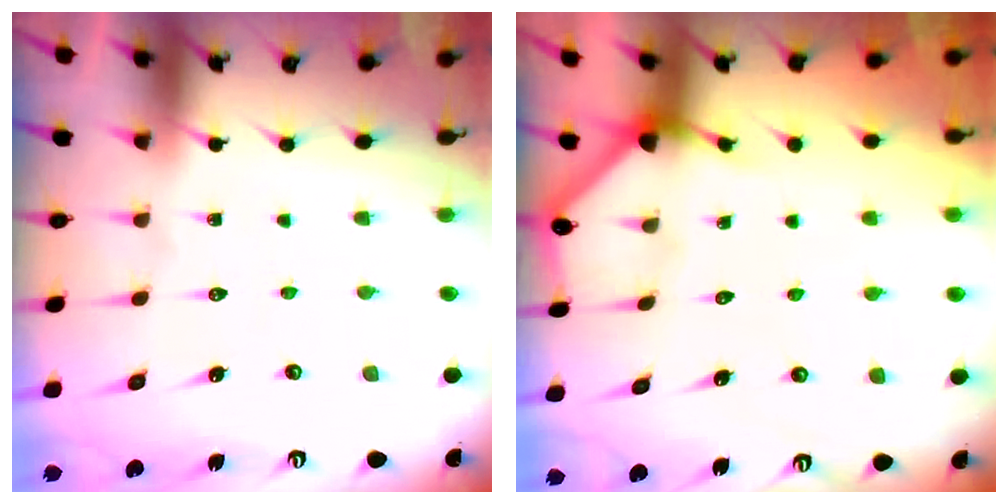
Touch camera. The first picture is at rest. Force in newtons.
{"total": 2.7, "press": 2.7, "slide": 0.1}